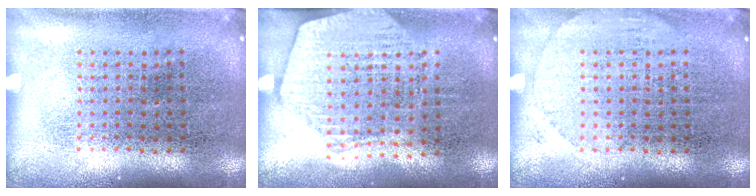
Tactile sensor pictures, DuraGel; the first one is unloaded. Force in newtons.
{"total": 1.7, "press": 1.5, "slide": 0.7}
{"total": 1.0, "press": 1.0, "slide": 0.1}